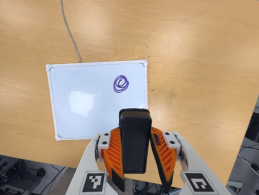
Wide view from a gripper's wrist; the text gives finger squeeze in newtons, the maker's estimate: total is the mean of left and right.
{"total": 5.4, "left": 4.6, "right": 6.1}